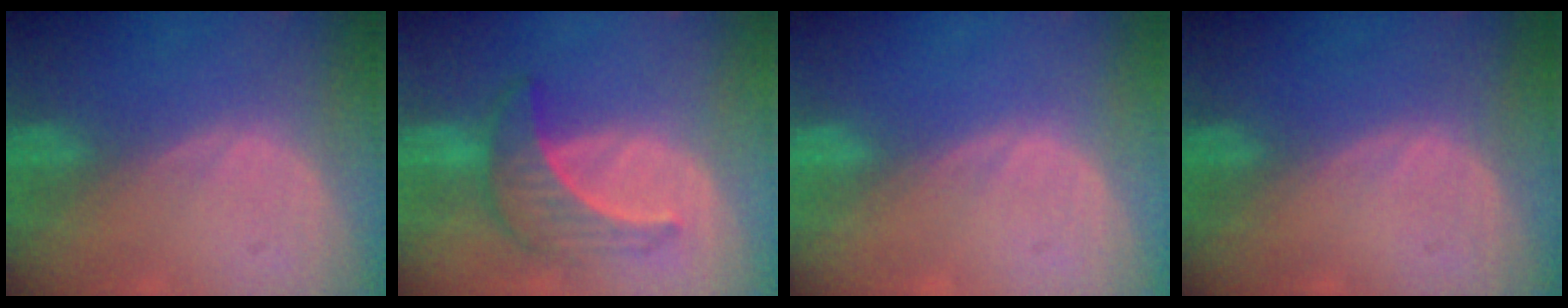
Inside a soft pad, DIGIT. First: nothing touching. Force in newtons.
{"total": 6.6, "press": 6.5, "slide": 1.2}
{"total": 0.0}
{"total": 0.0}